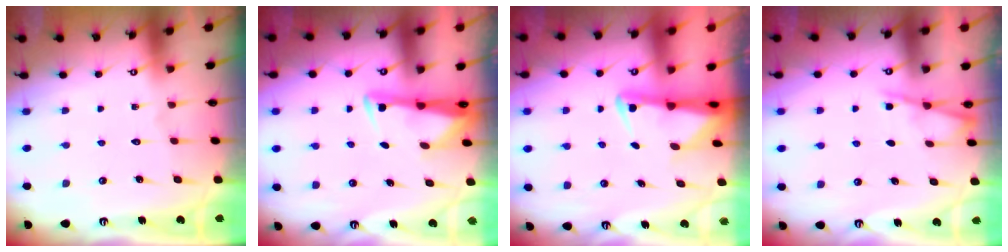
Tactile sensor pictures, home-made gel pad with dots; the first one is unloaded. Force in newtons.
{"total": 3.2, "press": 3.1, "slide": 0.8}
{"total": 2.5, "press": 2.5, "slide": 0.5}
{"total": 4.7, "press": 4.7, "slide": 0.6}